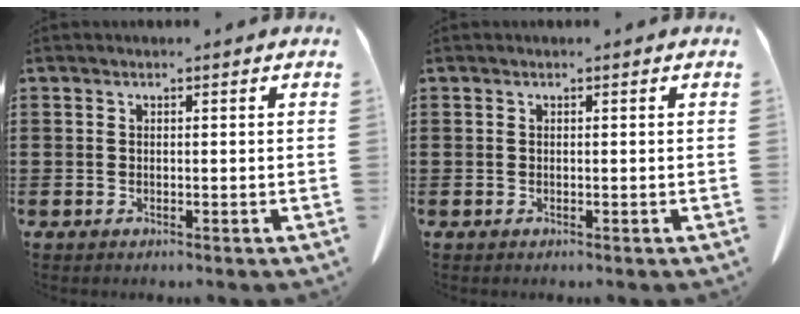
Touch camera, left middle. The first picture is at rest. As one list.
[{"total": 0.0}]